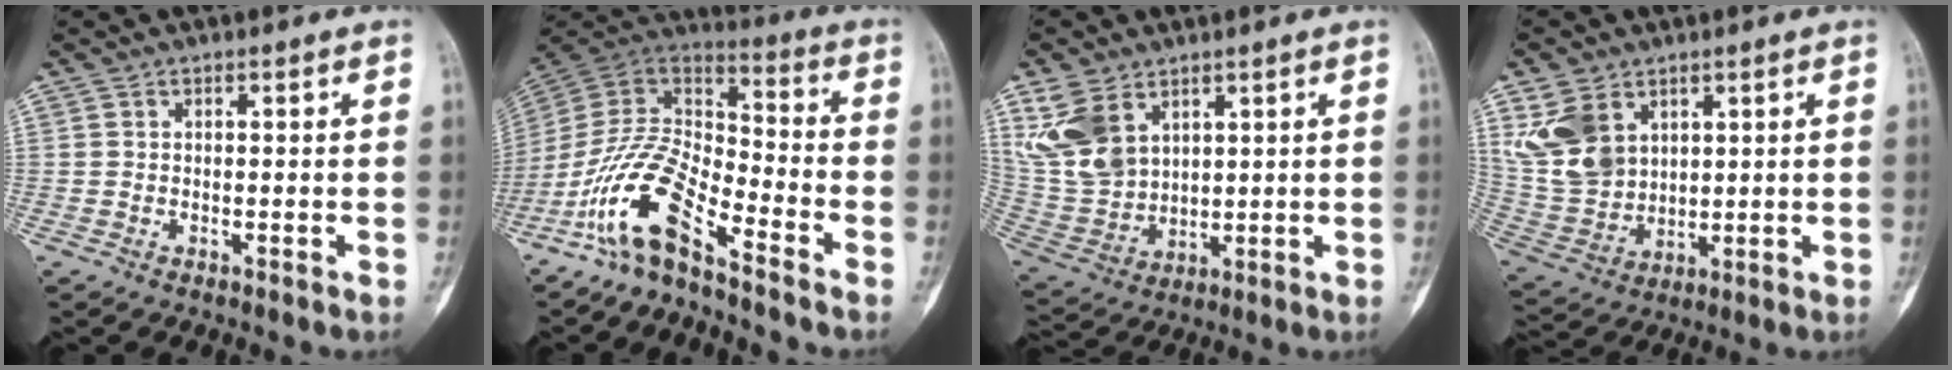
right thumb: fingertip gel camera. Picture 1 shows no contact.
{"total": 14.0, "force": [-9.6, 4.6, 9.1], "torque": [-0.173, 0.087, -0.189]}
{"total": 11.4, "force": [5.8, 7.6, 6.2], "torque": [-0.113, -0.015, 0.138]}
{"total": 11.4, "force": [5.1, 8.2, 6.0], "torque": [-0.103, -0.014, 0.123]}